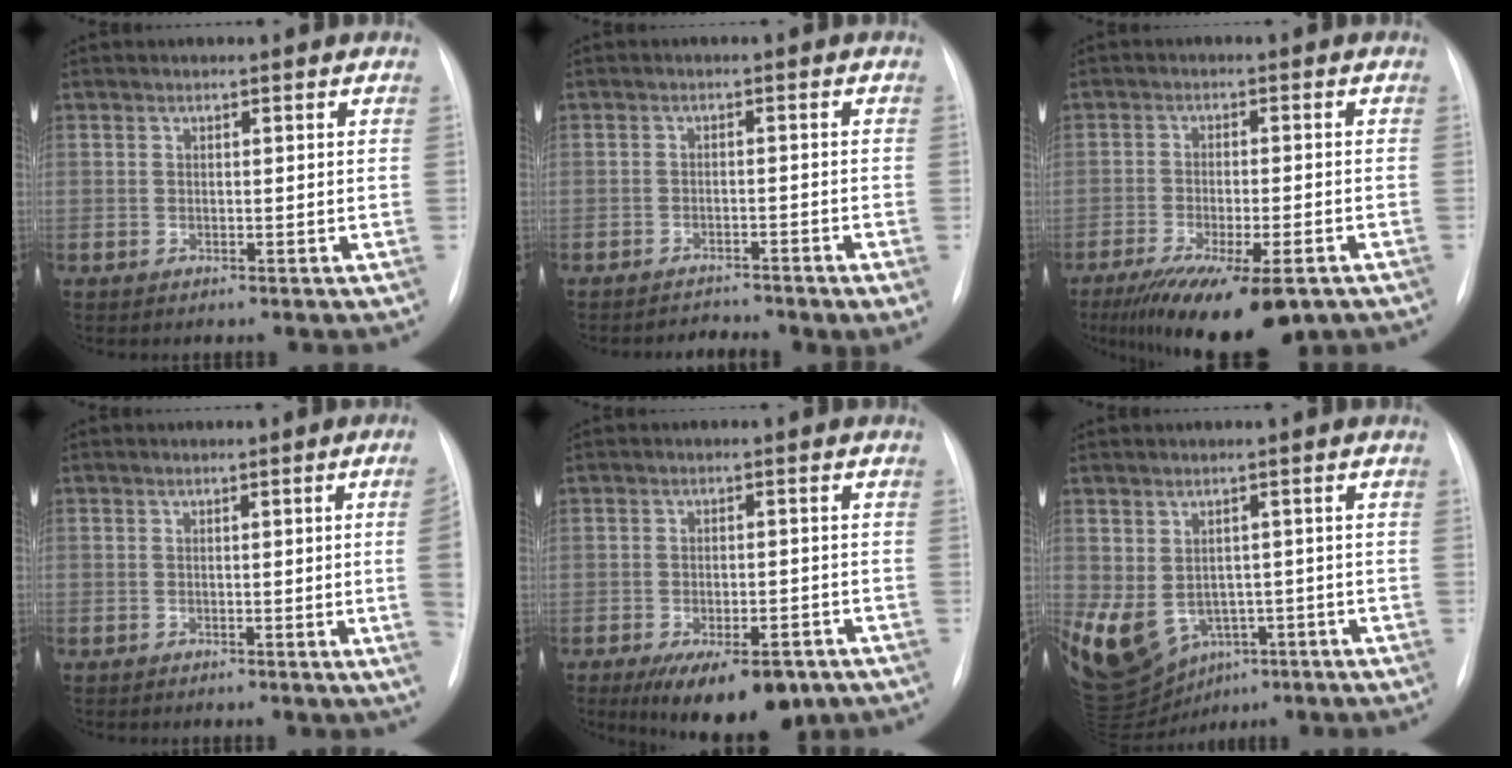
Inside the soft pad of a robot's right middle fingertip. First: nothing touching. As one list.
[{"total": 2.3, "force": [-2.2, 0.0, 0.8], "torque": [-0.007, -0.006, -0.030]}, {"total": 14.8, "force": [-10.2, 3.6, 10.1], "torque": [-0.146, -0.027, -0.154]}, {"total": 4.9, "force": [-0.7, -1.5, 4.6], "torque": [-0.044, -0.008, -0.012]}, {"total": 11.3, "force": [-7.6, 4.5, 7.1], "torque": [-0.100, -0.005, -0.110]}, {"total": 17.2, "force": [-6.7, 12.8, 9.3], "torque": [-0.223, -0.003, -0.085]}]